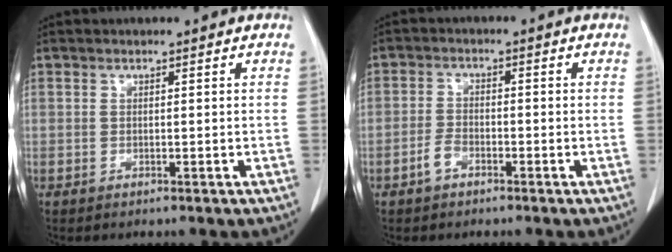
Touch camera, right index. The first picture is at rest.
{"total": 2.8, "force": [-1.8, 1.5, 1.5], "torque": [-0.031, 0.004, -0.033]}